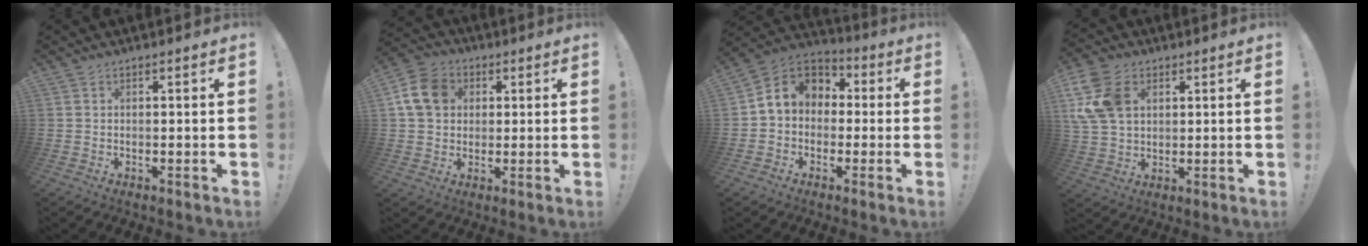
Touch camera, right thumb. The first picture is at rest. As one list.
[{"total": 11.9, "force": [3.2, 9.7, 6.2], "torque": [-0.104, 0.005, 0.067]}, {"total": 8.6, "force": [0.5, 7.5, 4.2], "torque": [-0.060, 0.016, 0.017]}, {"total": 13.6, "force": [4.0, 9.9, 8.4], "torque": [-0.184, -0.002, 0.079]}]